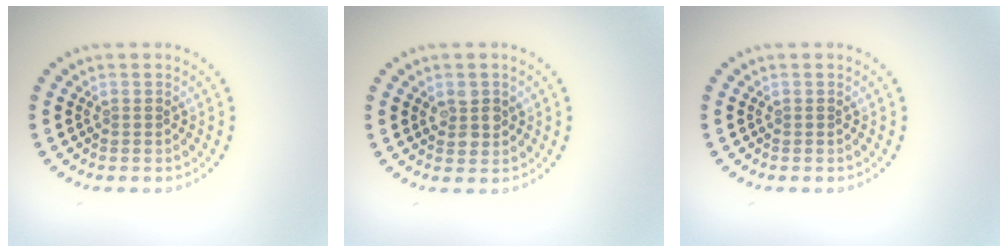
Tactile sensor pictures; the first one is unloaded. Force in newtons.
{"total": 2.2, "press": 2.1, "slide": 0.6}
{"total": 0.0}